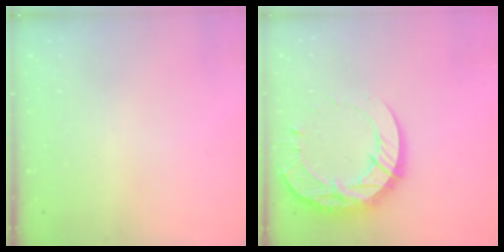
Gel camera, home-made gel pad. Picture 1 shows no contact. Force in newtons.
{"total": 18.0, "press": 17.9, "slide": 1.6}